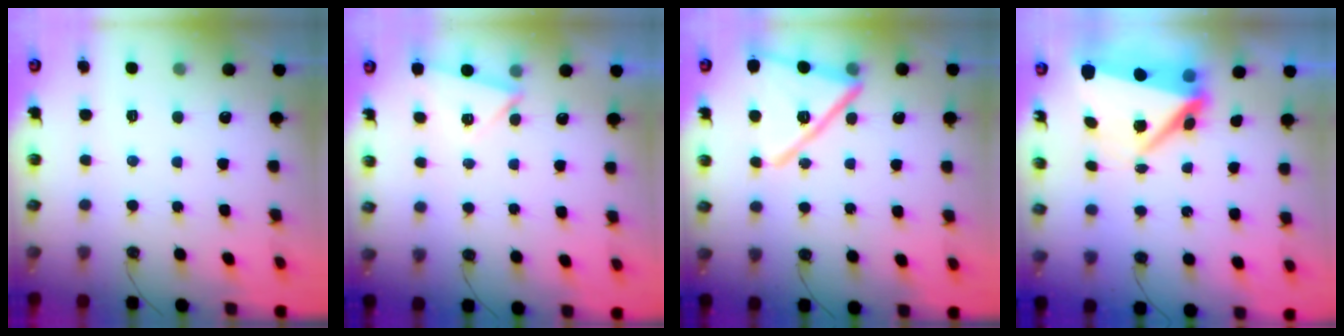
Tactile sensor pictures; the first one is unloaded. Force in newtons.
{"total": 4.2, "press": 3.3, "slide": 2.6}
{"total": 17.8, "press": 17.8, "slide": 1.1}
{"total": 9.6, "press": 8.7, "slide": 4.1}